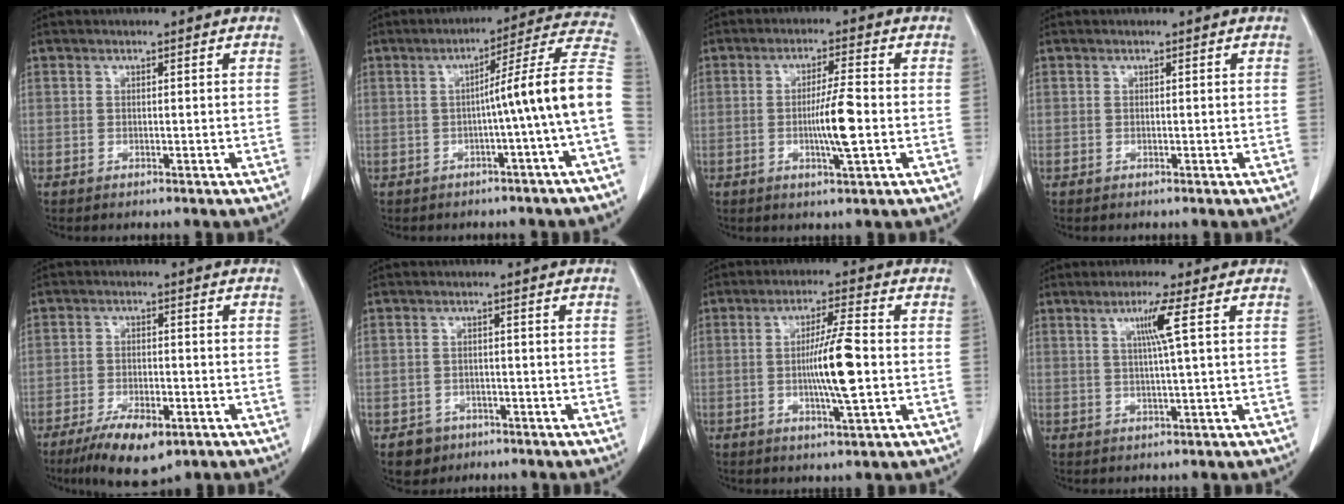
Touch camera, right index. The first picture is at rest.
{"total": 12.0, "force": [-1.9, -2.3, 11.6], "torque": [-0.142, 0.028, -0.033]}
{"total": 6.3, "force": [-1.0, 0.0, 6.2], "torque": [-0.109, -0.006, -0.017]}
{"total": 0.0}
{"total": 9.0, "force": [-5.7, 3.1, 6.3], "torque": [-0.105, -0.011, -0.090]}
{"total": 3.6, "force": [-1.9, 3.0, 0.0], "torque": [0.005, 0.013, -0.026]}
{"total": 8.4, "force": [-0.8, 0.1, 8.4], "torque": [-0.147, -0.003, -0.016]}
{"total": 4.3, "force": [1.3, -1.1, 3.9], "torque": [-0.076, -0.002, 0.026]}